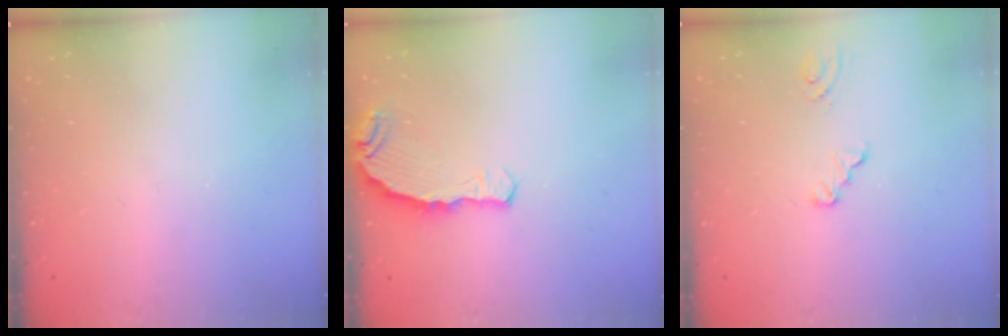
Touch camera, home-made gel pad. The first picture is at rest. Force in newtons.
{"total": 8.2, "press": 6.5, "slide": 5.1}
{"total": 2.1, "press": 2.1, "slide": 0.2}